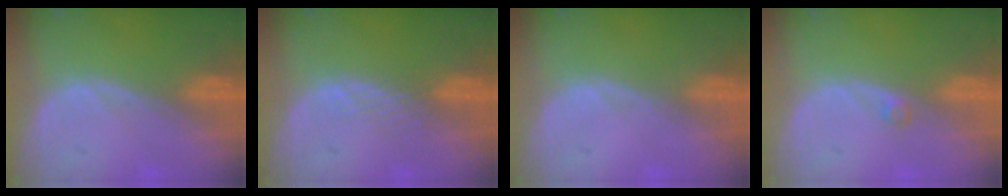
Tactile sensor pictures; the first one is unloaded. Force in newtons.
{"total": 1.6, "press": 1.6, "slide": 0.1}
{"total": 0.0}
{"total": 0.9, "press": 0.9, "slide": 0.2}